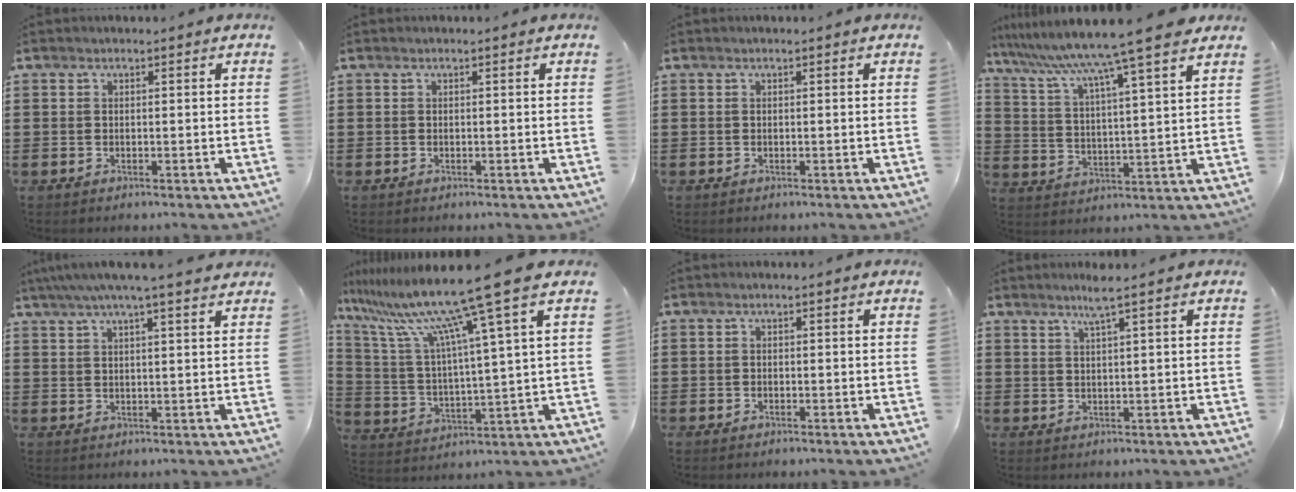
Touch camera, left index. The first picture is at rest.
{"total": 0.0}
{"total": 0.0}
{"total": 9.5, "force": [8.0, -1.6, 4.8], "torque": [-0.124, -0.056, 0.128]}
{"total": 4.7, "force": [3.7, -0.1, 2.9], "torque": [-0.066, -0.006, 0.066]}
{"total": 14.1, "force": [10.2, -0.9, 9.6], "torque": [-0.222, -0.047, 0.165]}
{"total": 0.6, "force": [-0.4, 0.4, 0.2], "torque": [-0.005, 0.000, -0.008]}
{"total": 3.2, "force": [2.1, -0.4, 2.4], "torque": [-0.050, 0.000, 0.037]}